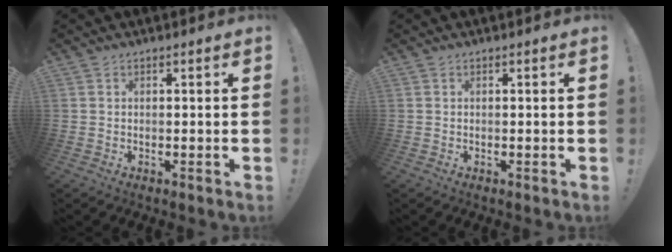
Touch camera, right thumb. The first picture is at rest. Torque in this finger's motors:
{"motor_torque": [-0.09, 0.09, 0.03, -0.03, 0.00]}